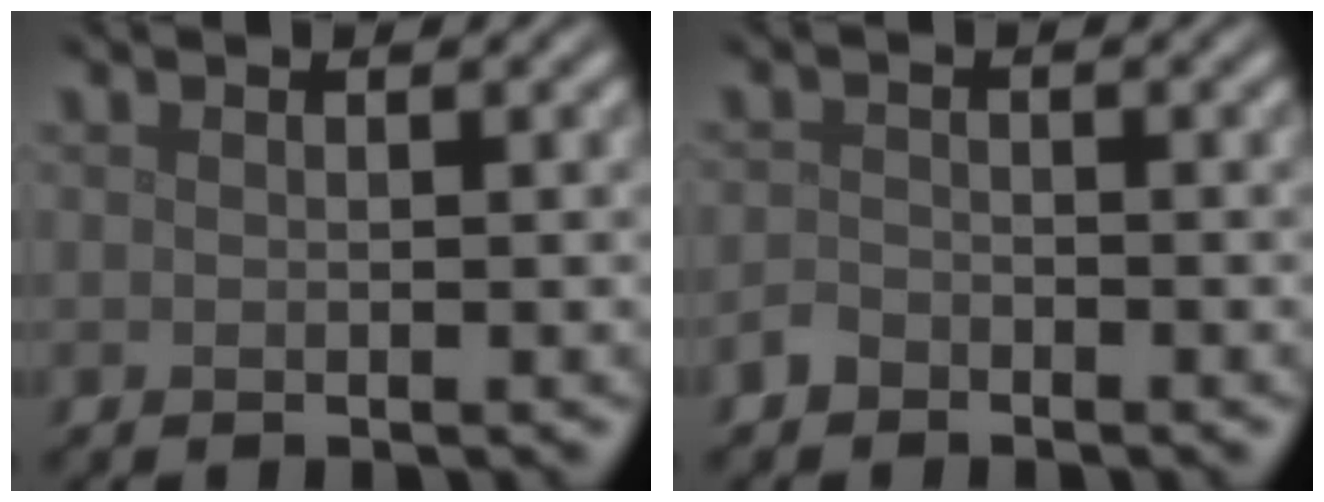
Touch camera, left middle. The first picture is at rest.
{"total": 1.3, "force": [-1.1, 0.8, 0.2], "torque": [-0.002, 0.003, -0.025]}